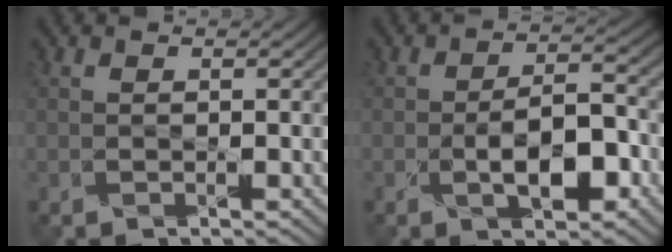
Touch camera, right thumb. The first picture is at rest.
{"total": 6.1, "force": [-2.5, 2.8, 4.8], "torque": [-0.072, 0.005, -0.045]}